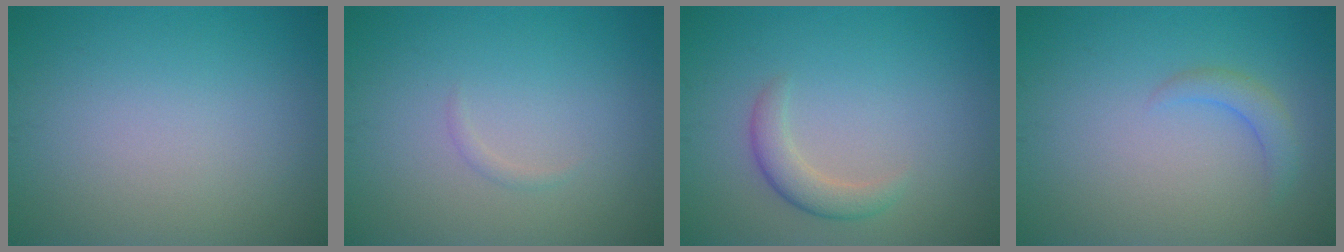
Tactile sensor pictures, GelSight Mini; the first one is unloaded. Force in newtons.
{"total": 0.6, "press": 0.6, "slide": 0.0}
{"total": 2.3, "press": 2.3, "slide": 0.2}
{"total": 1.7, "press": 1.7, "slide": 0.3}